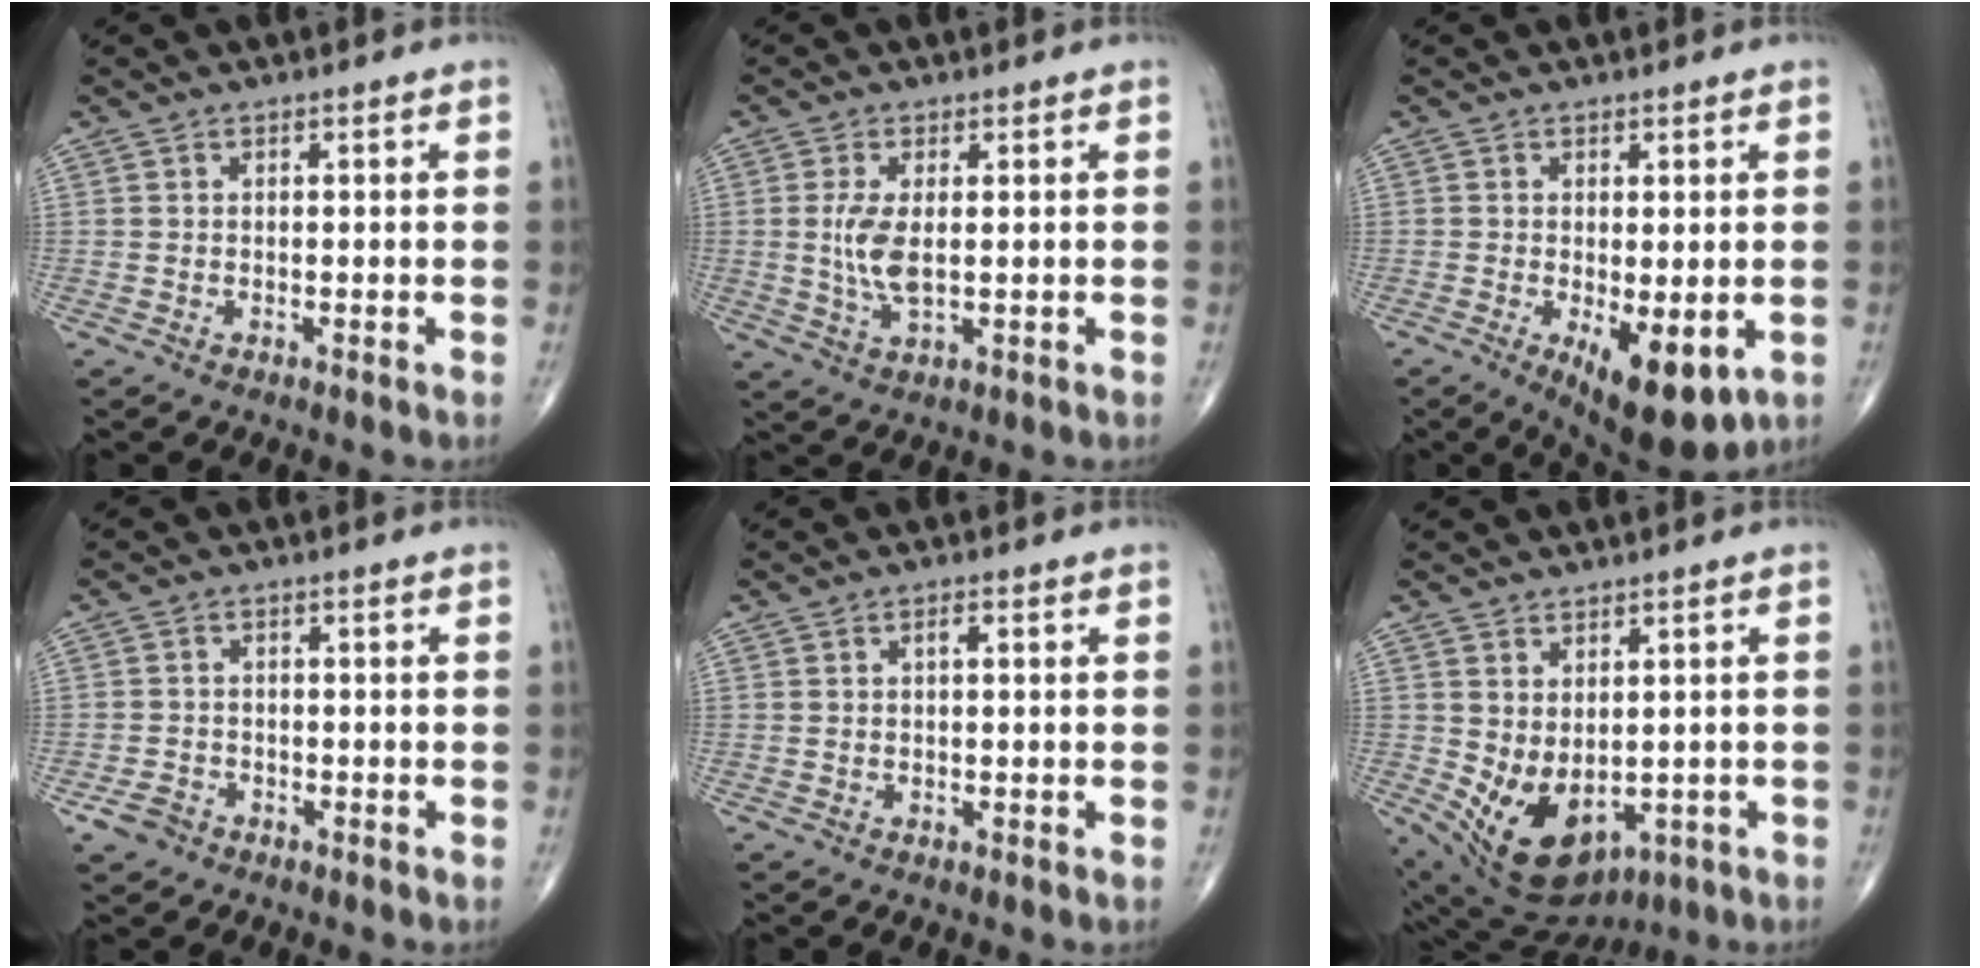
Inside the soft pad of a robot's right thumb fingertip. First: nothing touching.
{"total": 5.9, "force": [0.4, 2.4, 5.4], "torque": [-0.118, -0.011, 0.011]}
{"total": 10.2, "force": [-2.9, 4.2, 8.8], "torque": [-0.121, -0.020, -0.033]}
{"total": 3.2, "force": [-2.0, 2.3, 0.9], "torque": [-0.013, 0.013, -0.033]}
{"total": 1.3, "force": [0.3, 0.4, 1.2], "torque": [-0.021, 0.003, 0.003]}
{"total": 12.2, "force": [-2.1, 8.0, 9.0], "torque": [-0.143, -0.005, -0.001]}